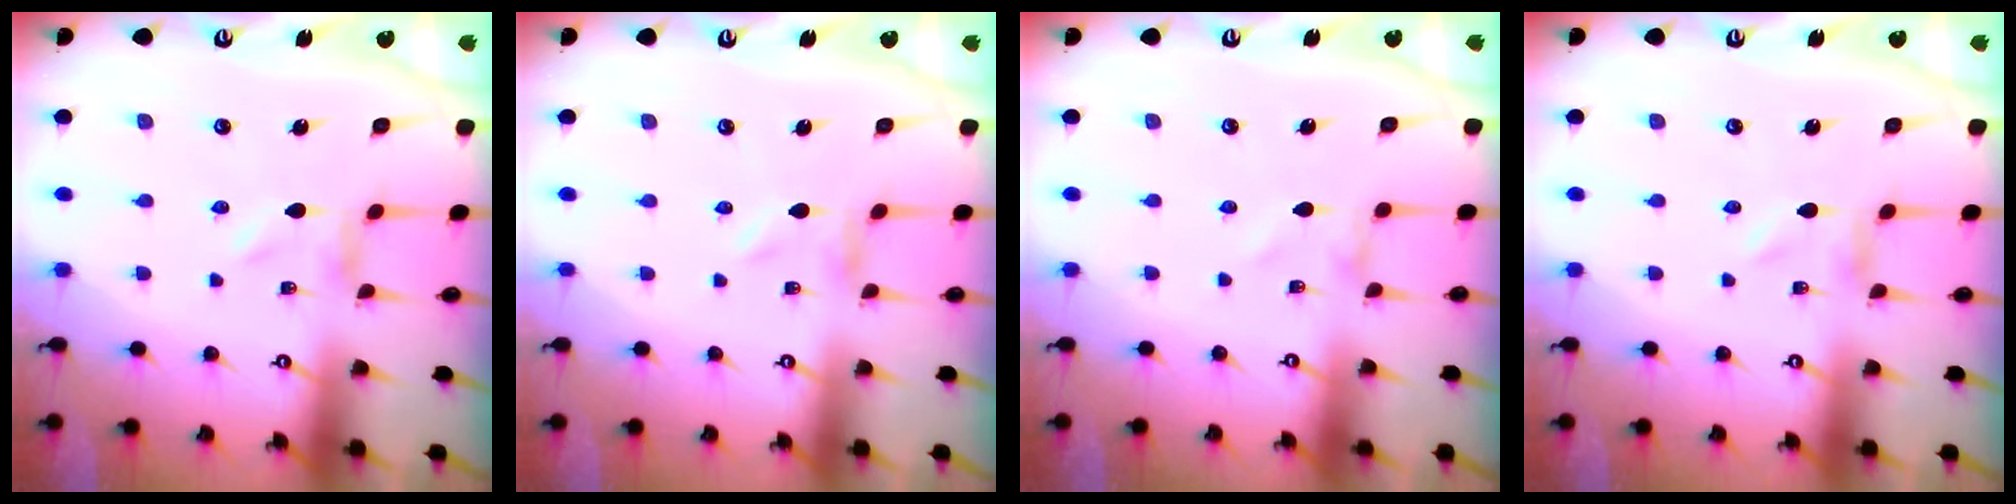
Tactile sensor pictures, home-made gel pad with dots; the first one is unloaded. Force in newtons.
{"total": 0.0}
{"total": 0.8, "press": 0.8, "slide": 0.1}
{"total": 0.0}